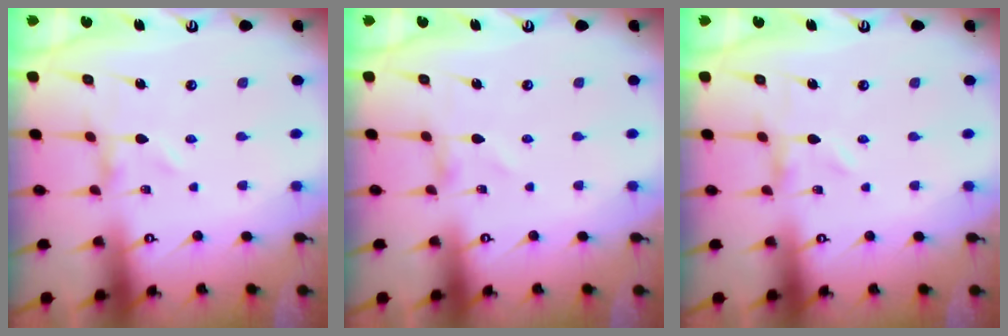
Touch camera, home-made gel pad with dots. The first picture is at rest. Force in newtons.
{"total": 0.0}
{"total": 0.6, "press": 0.5, "slide": 0.1}